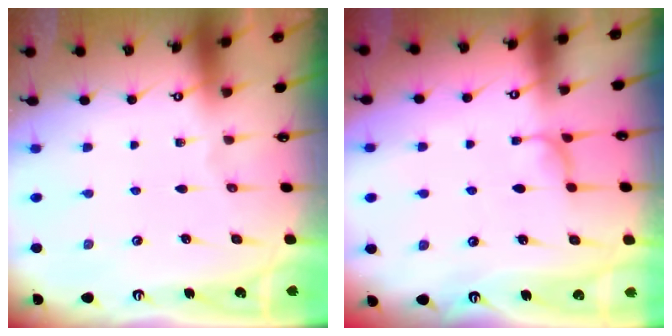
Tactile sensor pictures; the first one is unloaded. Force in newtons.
{"total": 1.1, "press": 0.9, "slide": 0.5}